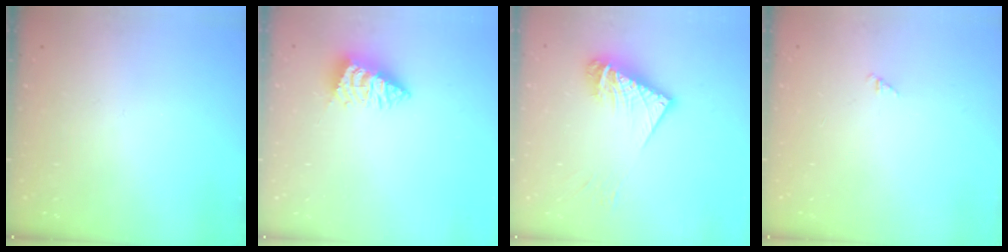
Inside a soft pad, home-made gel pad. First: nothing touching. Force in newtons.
{"total": 3.2, "press": 3.2, "slide": 0.1}
{"total": 12.3, "press": 12.3, "slide": 1.2}
{"total": 1.3, "press": 1.2, "slide": 0.3}